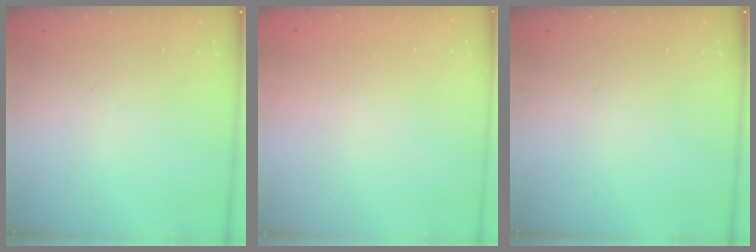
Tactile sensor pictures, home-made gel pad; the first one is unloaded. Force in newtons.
{"total": 0.0}
{"total": 0.0}